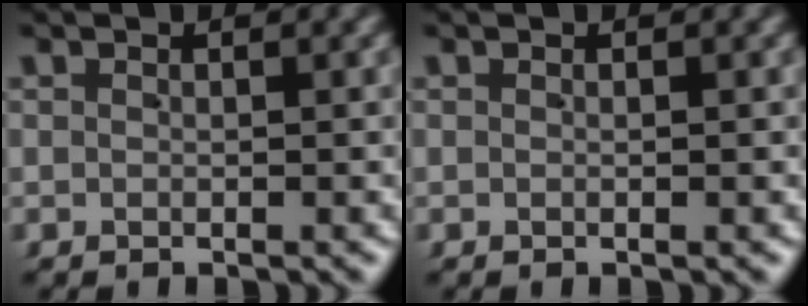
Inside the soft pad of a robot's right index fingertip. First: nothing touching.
{"total": 0.0}